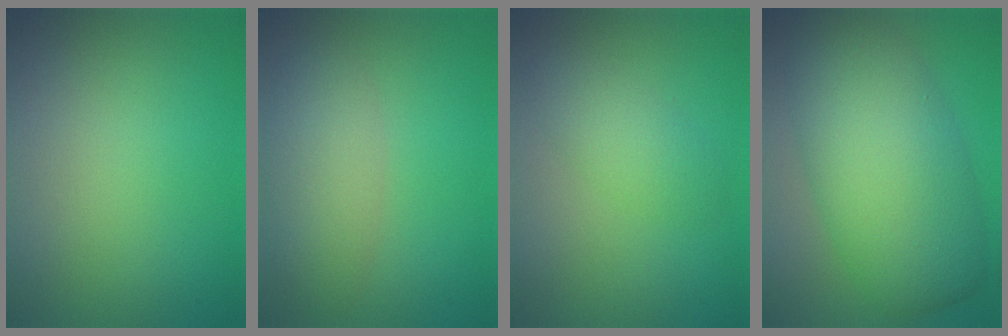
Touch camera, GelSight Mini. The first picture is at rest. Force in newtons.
{"total": 3.7, "press": 3.7, "slide": 0.2}
{"total": 2.3, "press": 2.3, "slide": 0.0}
{"total": 10.0, "press": 10.0, "slide": 0.2}